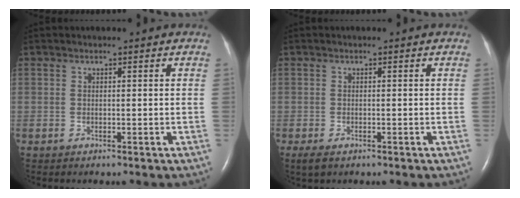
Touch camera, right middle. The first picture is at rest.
{"total": 2.0, "force": [-1.2, 1.0, 1.3], "torque": [-0.027, -0.004, -0.013]}